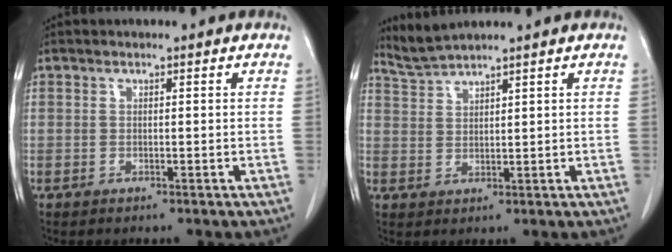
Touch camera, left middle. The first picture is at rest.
{"total": 3.2, "force": [3.0, -1.0, 0.0], "torque": [-0.007, 0.001, 0.071]}